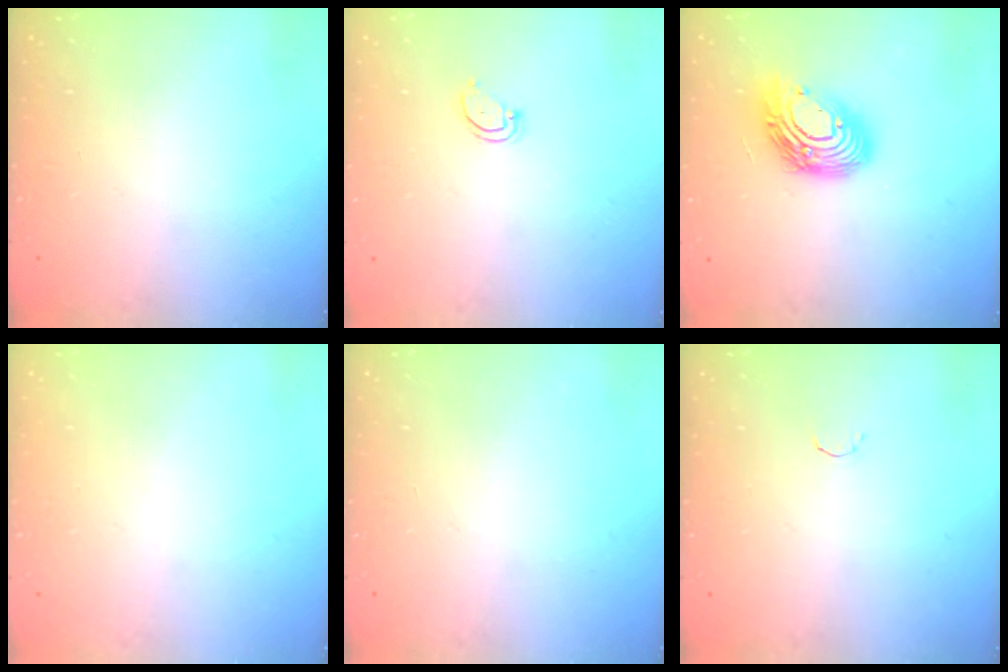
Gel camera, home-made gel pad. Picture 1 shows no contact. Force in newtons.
{"total": 2.8, "press": 2.8, "slide": 0.2}
{"total": 14.9, "press": 14.9, "slide": 1.3}
{"total": 0.0}
{"total": 0.0}
{"total": 1.8, "press": 1.7, "slide": 0.4}